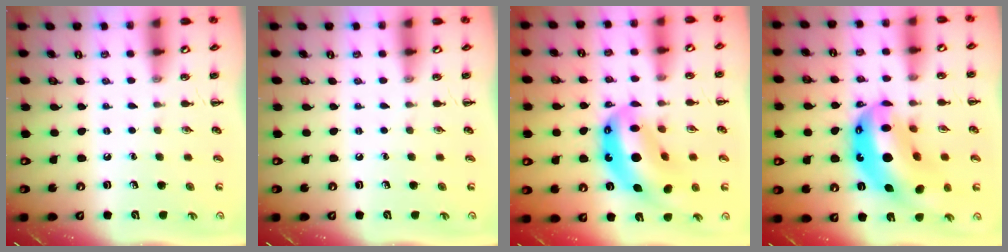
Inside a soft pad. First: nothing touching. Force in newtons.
{"total": 0.0}
{"total": 15.6, "press": 15.0, "slide": 4.4}
{"total": 20.5, "press": 19.6, "slide": 5.8}